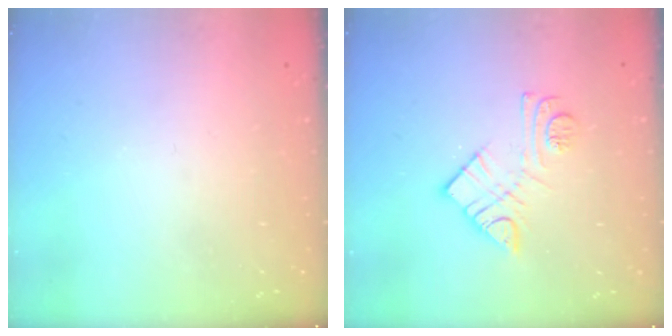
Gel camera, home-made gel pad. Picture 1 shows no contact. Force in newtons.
{"total": 10.5, "press": 10.5, "slide": 0.6}